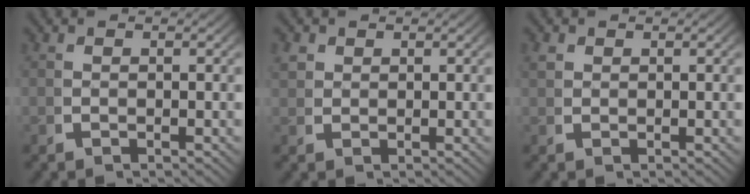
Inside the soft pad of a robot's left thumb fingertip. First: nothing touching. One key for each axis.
{"total": 1.8, "fx": 1.1, "fy": 1.2, "fz": 0.6, "tx": -0.013, "ty": 0.000, "tz": 0.027}
{"total": 1.1, "fx": 0.8, "fy": 0.7, "fz": 0.4, "tx": -0.007, "ty": 0.000, "tz": 0.020}